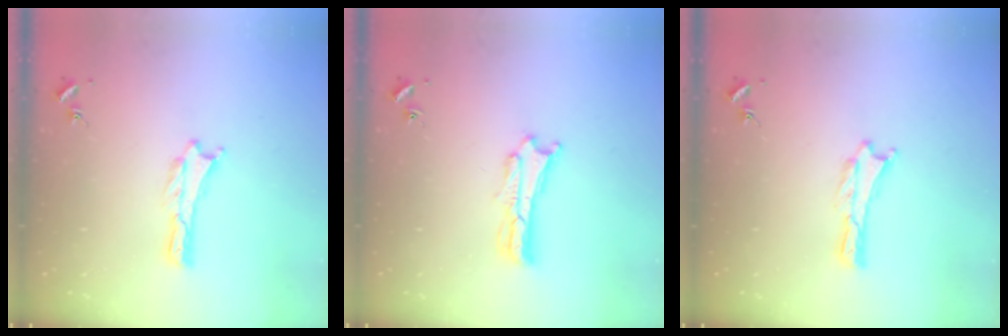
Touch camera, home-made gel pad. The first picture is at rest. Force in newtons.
{"total": 1.8, "press": 1.8, "slide": 0.3}
{"total": 0.0}